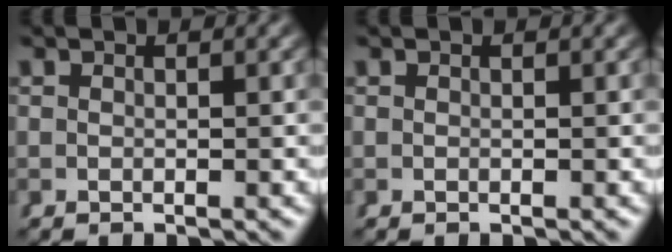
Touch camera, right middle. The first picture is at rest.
{"total": 0.0}